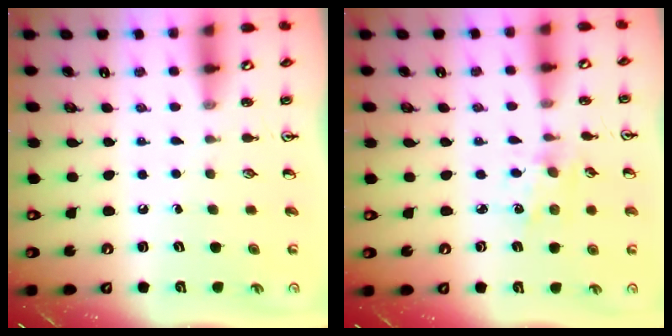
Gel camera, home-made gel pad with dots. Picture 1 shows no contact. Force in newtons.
{"total": 2.2, "press": 2.2, "slide": 0.2}